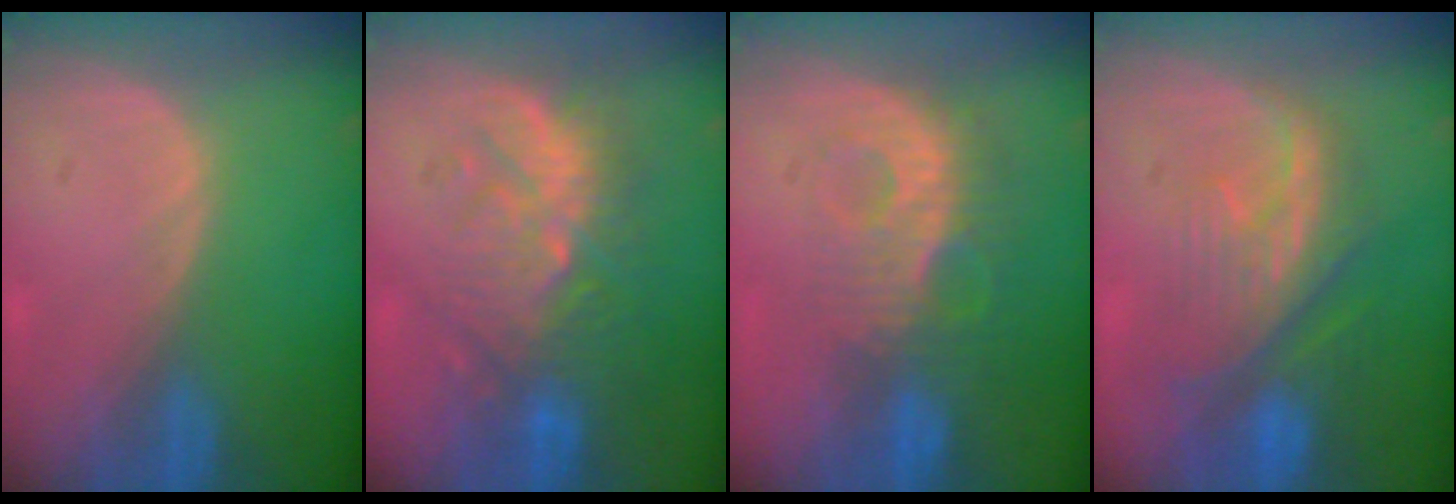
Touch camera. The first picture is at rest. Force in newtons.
{"total": 9.4, "press": 9.2, "slide": 1.9}
{"total": 9.3, "press": 8.3, "slide": 4.2}
{"total": 10.0, "press": 9.0, "slide": 4.4}